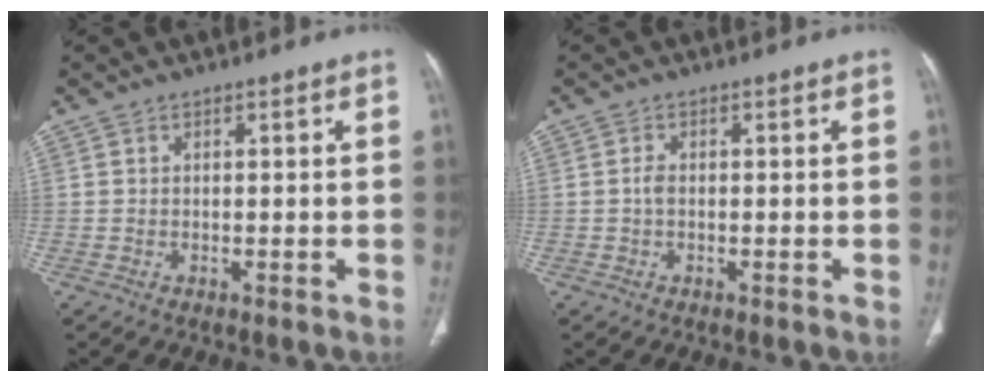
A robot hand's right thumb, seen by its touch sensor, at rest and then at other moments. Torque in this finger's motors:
{"motor_torque": [0.55, 0.24, 0.34, -0.37, 0.00]}